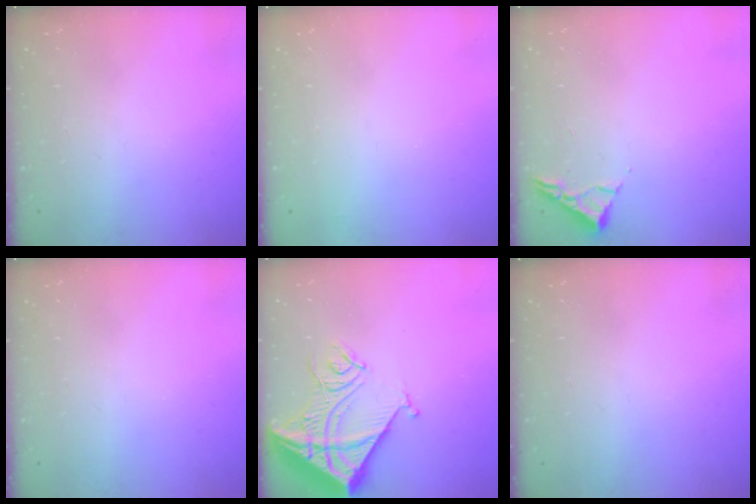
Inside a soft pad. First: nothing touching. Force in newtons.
{"total": 3.6, "press": 3.6, "slide": 0.1}
{"total": 3.0, "press": 2.9, "slide": 0.4}
{"total": 0.0}
{"total": 16.8, "press": 16.6, "slide": 2.1}
{"total": 0.0}